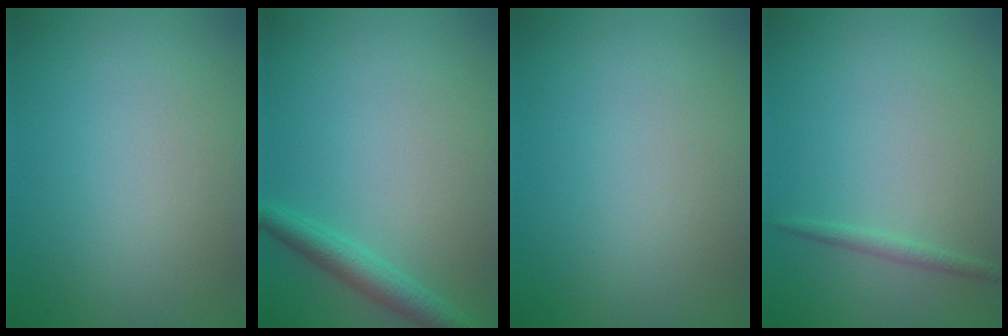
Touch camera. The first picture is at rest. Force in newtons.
{"total": 2.5, "press": 2.5, "slide": 0.1}
{"total": 0.0}
{"total": 0.9, "press": 0.9, "slide": 0.1}